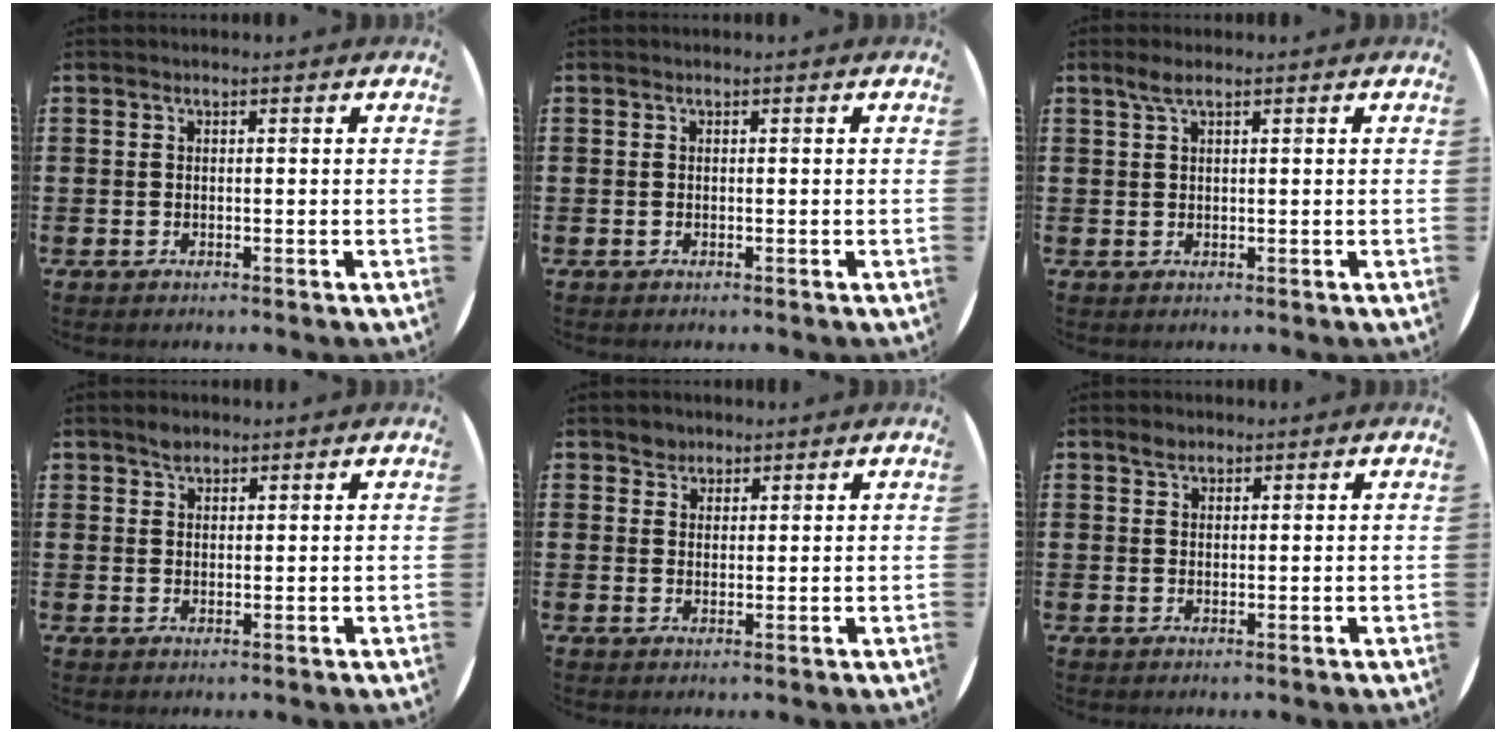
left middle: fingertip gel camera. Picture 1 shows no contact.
{"total": 0.0}
{"total": 1.8, "force": [1.2, 0.3, 1.4], "torque": [-0.028, 0.004, 0.020]}
{"total": 1.8, "force": [1.5, 0.8, 0.3], "torque": [0.001, 0.000, 0.028]}
{"total": 2.1, "force": [1.8, 1.1, -0.1], "torque": [0.007, -0.002, 0.034]}
{"total": 1.5, "force": [1.3, 0.6, 0.5], "torque": [-0.003, 0.001, 0.022]}